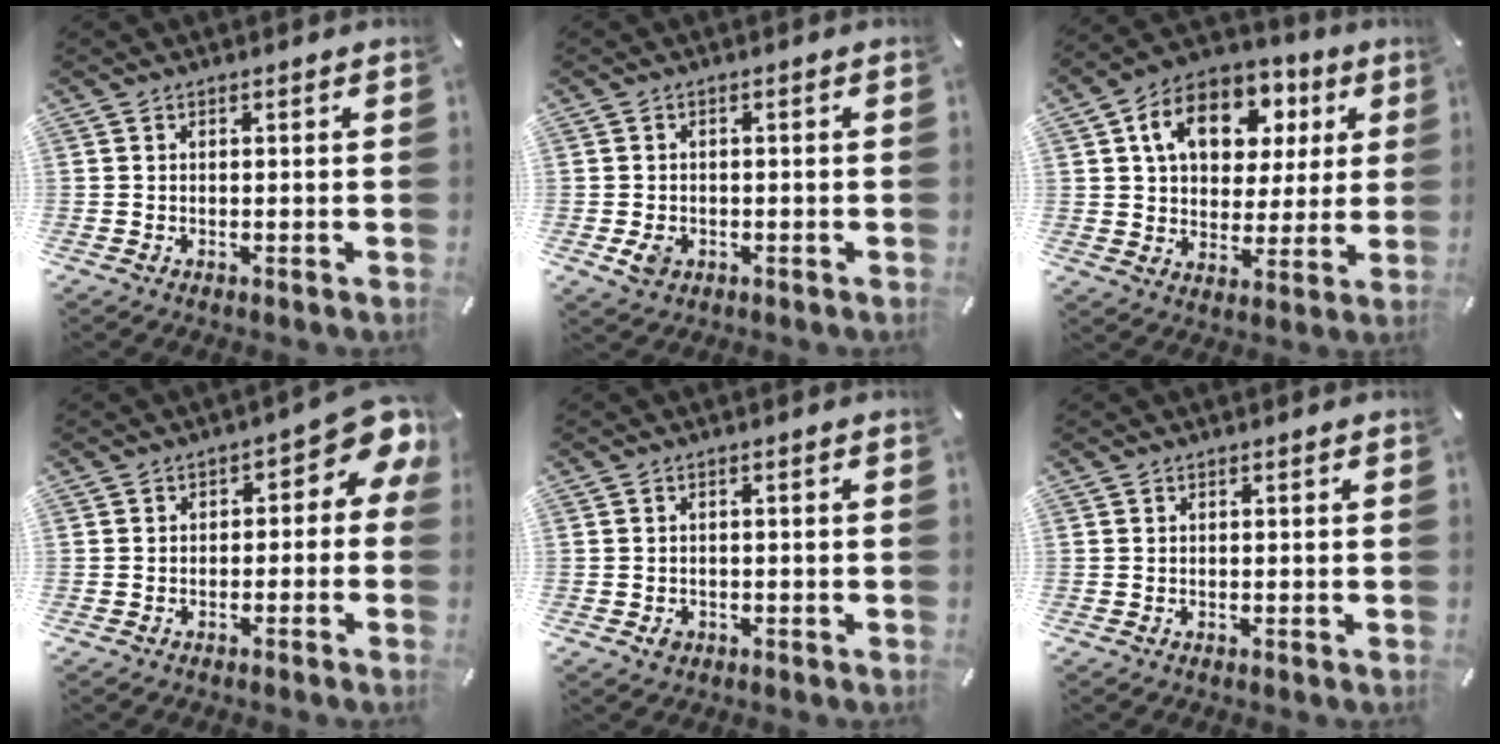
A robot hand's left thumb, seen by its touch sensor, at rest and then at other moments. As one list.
[{"total": 3.0, "force": [-1.0, 2.4, 1.5], "torque": [-0.025, -0.001, -0.019]}, {"total": 14.1, "force": [5.5, 10.6, 7.5], "torque": [-0.133, -0.007, 0.102]}, {"total": 6.1, "force": [1.3, 3.6, 4.7], "torque": [-0.056, -0.017, 0.013]}, {"total": 1.8, "force": [-0.8, 1.4, 0.9], "torque": [-0.016, 0.002, -0.014]}, {"total": 0.0}]